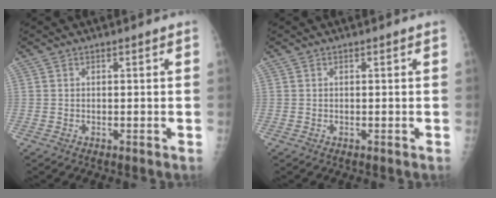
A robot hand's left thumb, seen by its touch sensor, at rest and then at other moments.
{"total": 0.0}